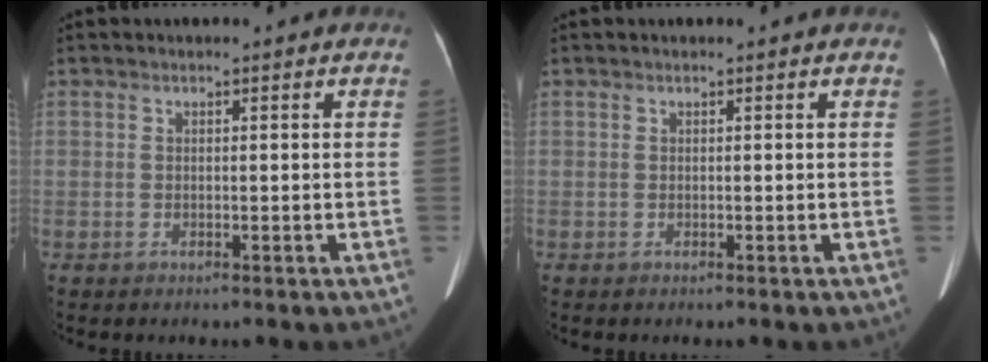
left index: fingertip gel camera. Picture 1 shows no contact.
{"total": 0.0}